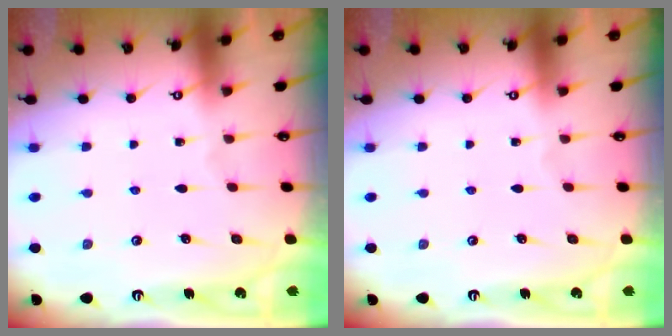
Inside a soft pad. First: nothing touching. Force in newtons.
{"total": 0.0}